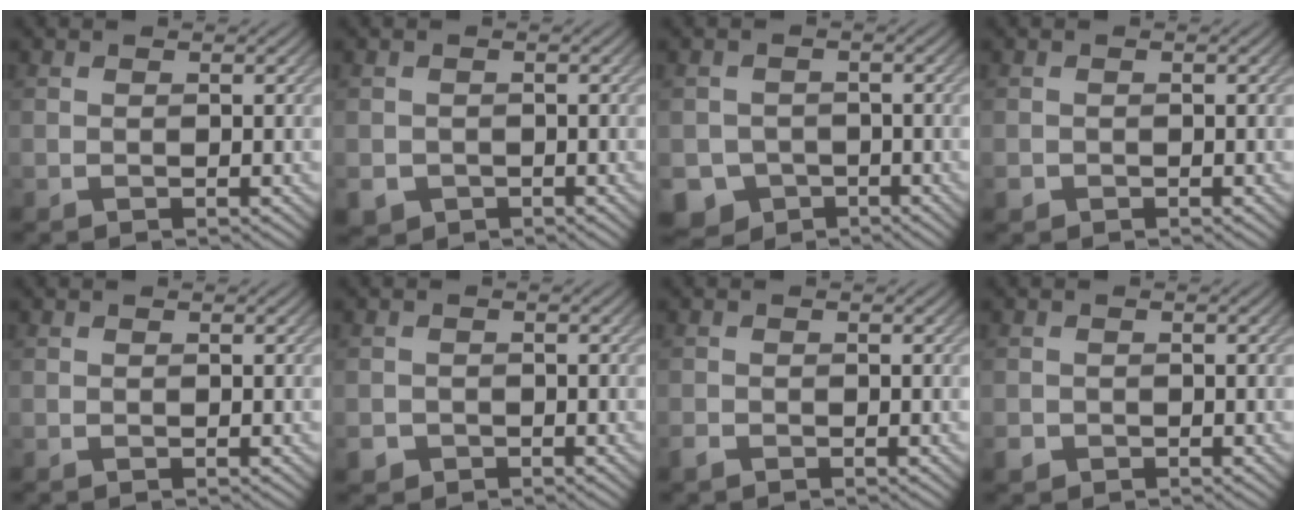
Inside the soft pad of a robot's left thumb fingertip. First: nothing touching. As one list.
[{"total": 2.5, "force": [-1.2, 2.2, 0.5], "torque": [-0.014, -0.015, -0.025]}, {"total": 5.3, "force": [-3.1, 4.2, 1.2], "torque": [-0.017, -0.009, -0.057]}, {"total": 1.1, "force": [-0.7, 0.8, 0.3], "torque": [-0.007, -0.006, -0.017]}, {"total": 0.0}, {"total": 2.0, "force": [-1.2, 1.5, 0.5], "torque": [-0.008, -0.008, -0.028]}, {"total": 0.9, "force": [-0.7, 0.4, 0.3], "torque": [-0.009, -0.003, -0.018]}, {"total": 1.3, "force": [-0.8, 1.0, 0.3], "torque": [-0.007, -0.006, -0.019]}]